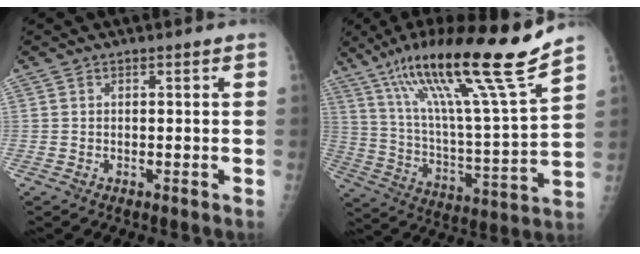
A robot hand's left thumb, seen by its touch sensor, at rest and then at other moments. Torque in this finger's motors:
{"motor_torque": [0.48, 0.28, 1.45, -1.32, 0.43]}